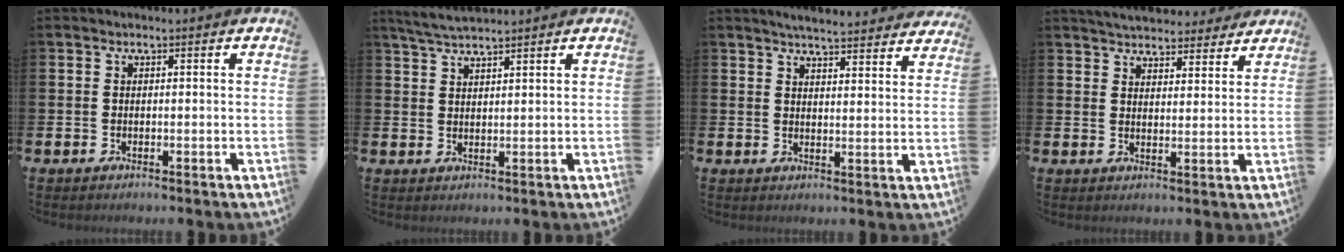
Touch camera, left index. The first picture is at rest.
{"total": 3.7, "force": [3.4, 0.3, 1.2], "torque": [-0.035, -0.009, 0.065]}
{"total": 4.6, "force": [4.6, 0.0, 0.7], "torque": [-0.021, -0.027, 0.081]}
{"total": 5.1, "force": [5.0, 1.0, 0.1], "torque": [-0.016, -0.029, 0.090]}